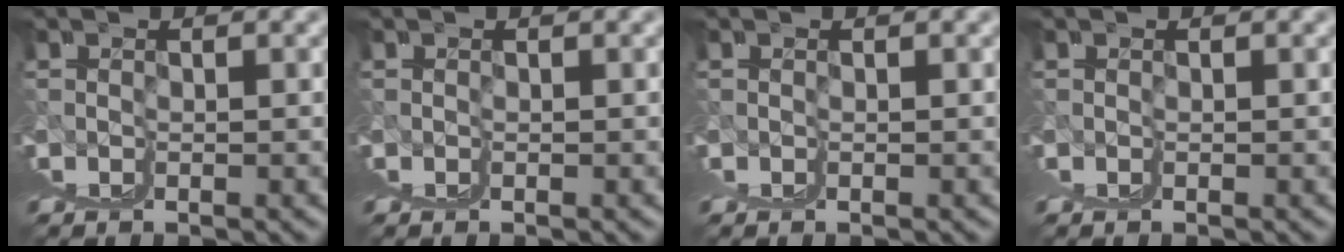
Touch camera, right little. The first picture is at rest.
{"total": 0.0}
{"total": 1.1, "force": [0.2, -0.8, -0.7], "torque": [0.011, 0.000, 0.005]}
{"total": 1.2, "force": [0.3, -0.8, -0.8], "torque": [0.014, 0.001, 0.005]}